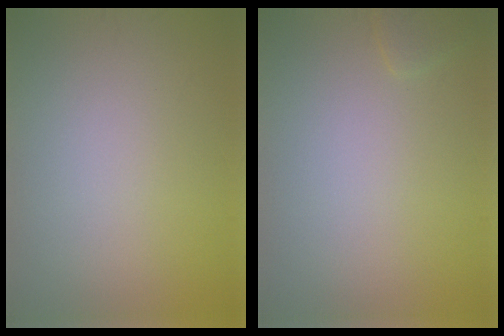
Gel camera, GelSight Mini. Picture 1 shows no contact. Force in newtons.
{"total": 0.7, "press": 0.7, "slide": 0.1}